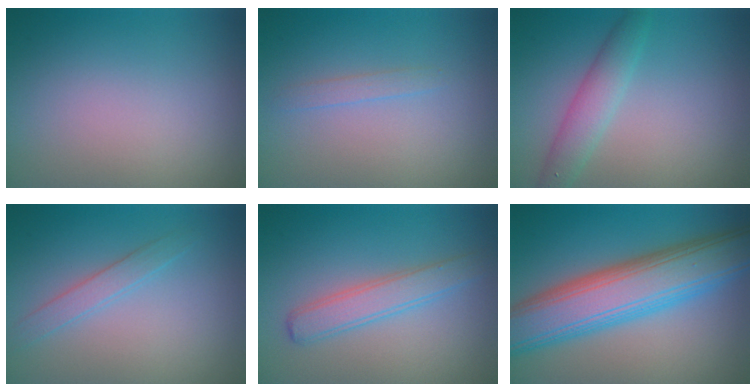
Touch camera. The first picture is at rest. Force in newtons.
{"total": 1.0, "press": 1.0, "slide": 0.1}
{"total": 3.2, "press": 3.2, "slide": 0.1}
{"total": 1.7, "press": 1.7, "slide": 0.1}
{"total": 2.9, "press": 2.9, "slide": 0.0}
{"total": 10.1, "press": 10.1, "slide": 0.8}